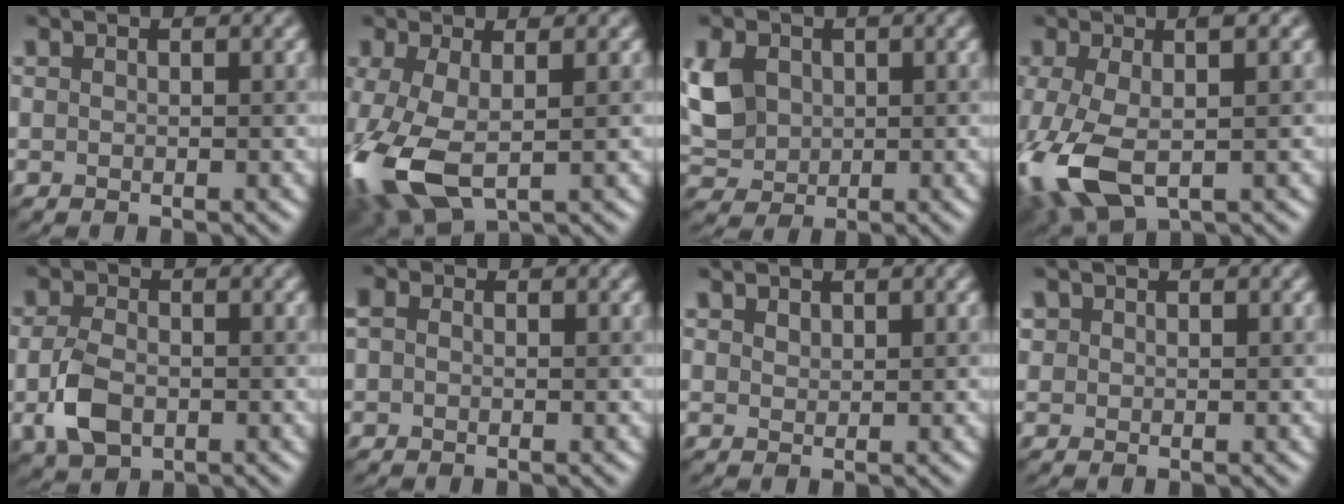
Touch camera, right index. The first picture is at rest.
{"total": 7.7, "force": [-2.2, 4.0, 6.2], "torque": [-0.165, -0.018, -0.039]}
{"total": 4.9, "force": [0.7, 3.9, 2.9], "torque": [-0.072, 0.006, 0.014]}
{"total": 7.8, "force": [-1.7, 3.4, 6.8], "torque": [-0.166, -0.008, -0.038]}
{"total": 4.3, "force": [-0.9, 2.9, 3.1], "torque": [-0.072, -0.007, -0.021]}
{"total": 1.6, "force": [0.3, 1.3, 0.9], "torque": [-0.014, 0.011, -0.010]}
{"total": 0.8, "force": [0.7, 0.4, 0.2], "torque": [-0.005, 0.000, 0.015]}
{"total": 0.7, "force": [0.2, 0.7, 0.0], "torque": [0.005, 0.000, 0.003]}